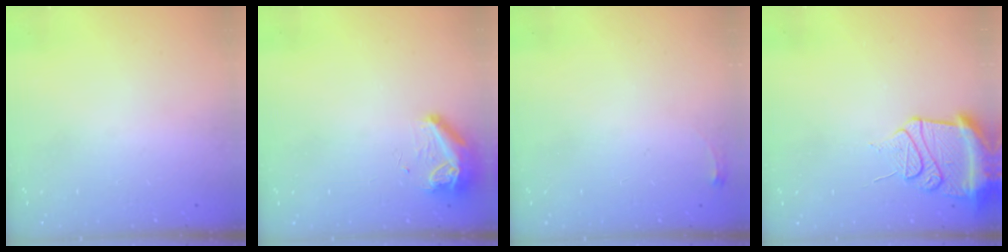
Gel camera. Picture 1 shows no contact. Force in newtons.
{"total": 8.3, "press": 8.3, "slide": 0.9}
{"total": 2.8, "press": 2.8, "slide": 0.4}
{"total": 12.9, "press": 12.8, "slide": 1.5}